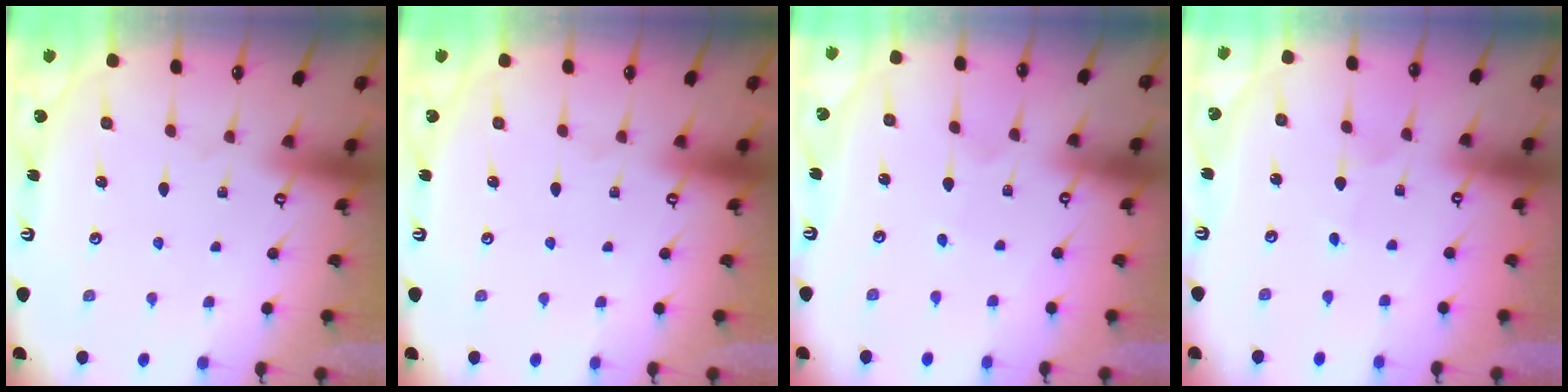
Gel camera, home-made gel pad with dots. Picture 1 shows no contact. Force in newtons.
{"total": 0.0}
{"total": 1.2, "press": 1.2, "slide": 0.1}
{"total": 1.5, "press": 1.5, "slide": 0.1}